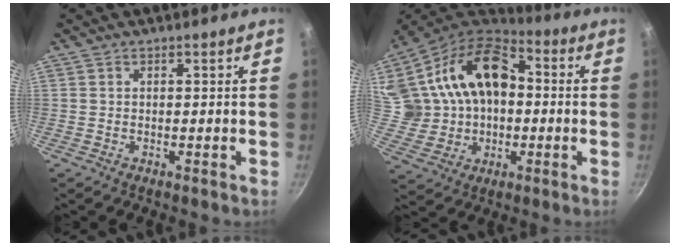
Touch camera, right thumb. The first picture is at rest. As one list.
[{"total": 24.9, "force": [3.1, 18.6, 16.2], "torque": [-0.327, 0.052, 0.057]}]